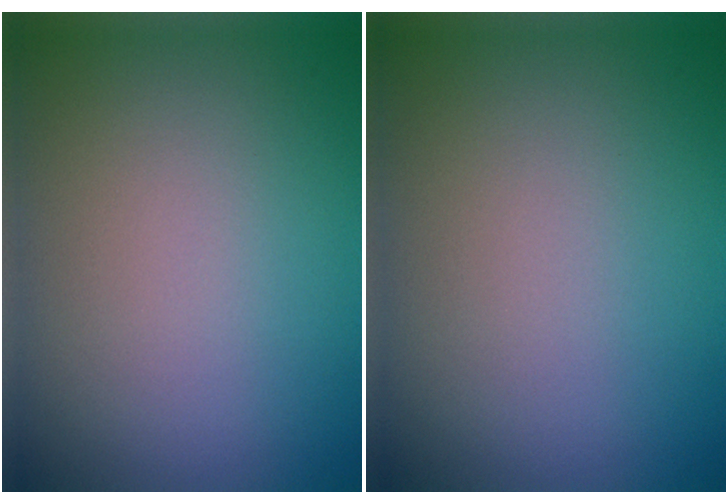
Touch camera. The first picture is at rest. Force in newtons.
{"total": 0.0}